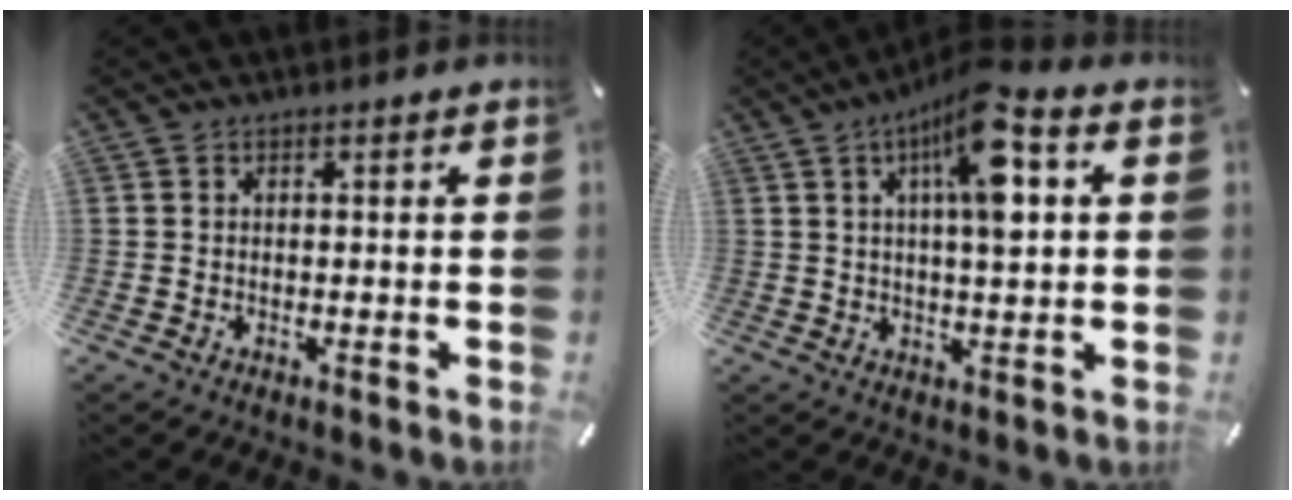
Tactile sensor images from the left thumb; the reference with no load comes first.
{"total": 11.0, "force": [3.9, 2.9, 9.8], "torque": [-0.166, -0.004, 0.062]}